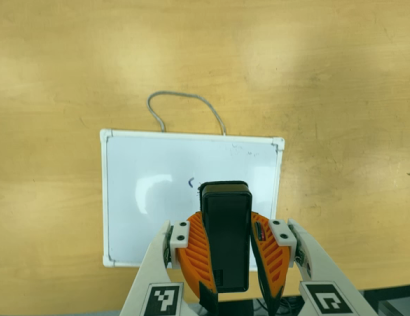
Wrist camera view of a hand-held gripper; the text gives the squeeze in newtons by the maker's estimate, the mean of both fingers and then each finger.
{"total": 10.7, "left": 8.5, "right": 12.9}